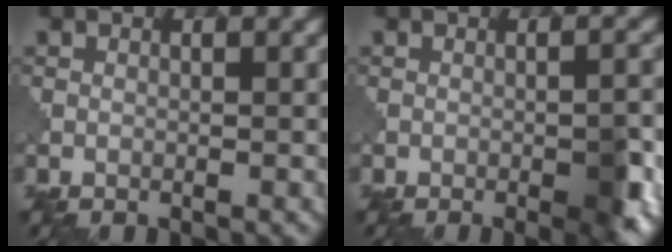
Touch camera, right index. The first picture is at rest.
{"total": 3.6, "force": [-1.4, 0.8, 3.2], "torque": [-0.051, -0.002, -0.019]}